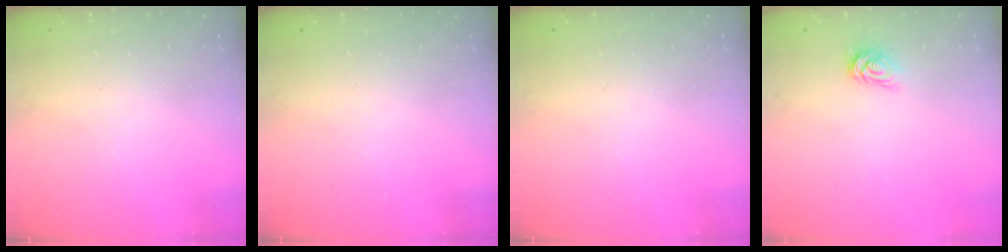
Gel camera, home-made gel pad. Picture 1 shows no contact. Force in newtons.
{"total": 0.0}
{"total": 0.0}
{"total": 2.5, "press": 2.5, "slide": 0.4}